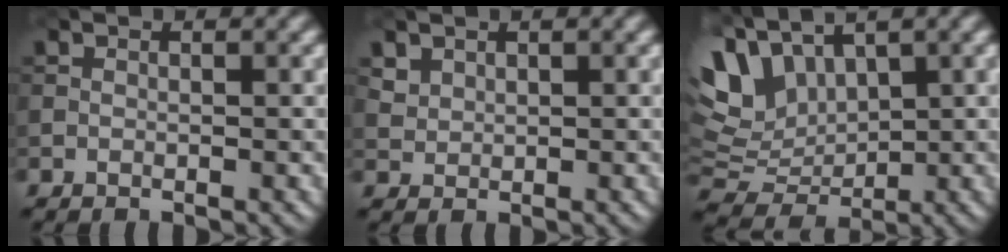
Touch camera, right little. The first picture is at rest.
{"total": 1.2, "force": [1.0, 0.7, 0.0], "torque": [-0.002, -0.003, 0.020]}
{"total": 7.4, "force": [3.3, 4.5, 4.8], "torque": [-0.108, 0.012, 0.056]}